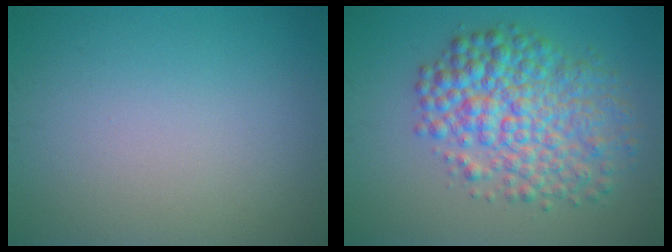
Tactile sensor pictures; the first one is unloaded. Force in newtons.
{"total": 7.3, "press": 7.3, "slide": 0.1}